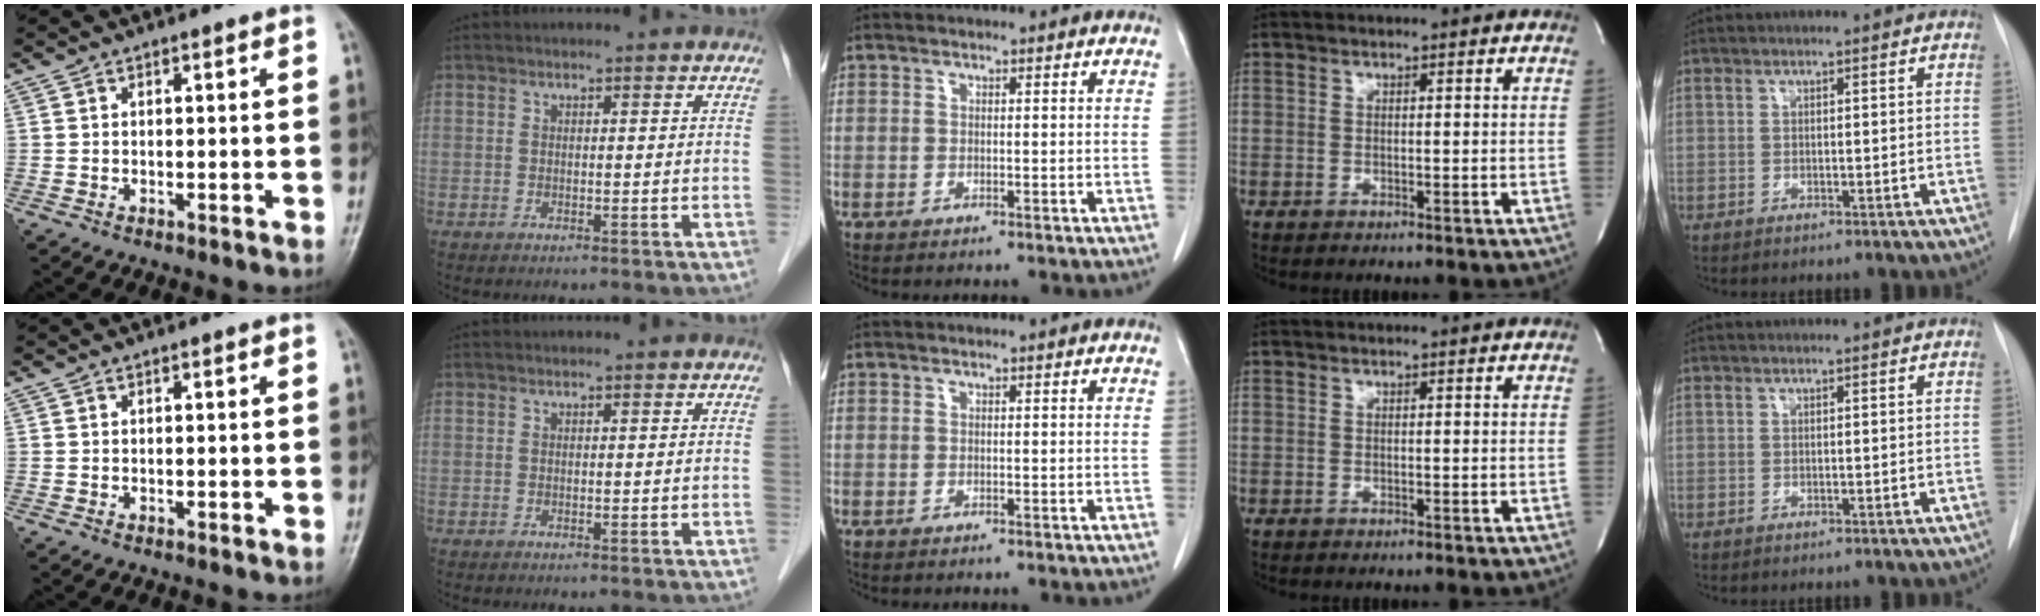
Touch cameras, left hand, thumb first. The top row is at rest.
{}